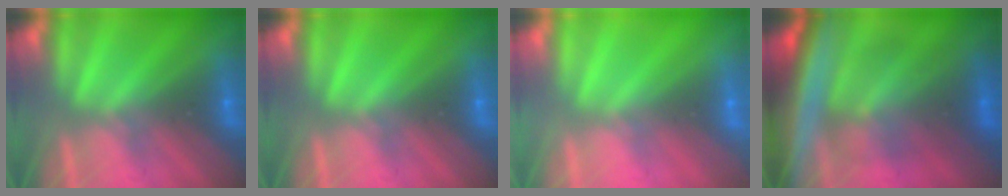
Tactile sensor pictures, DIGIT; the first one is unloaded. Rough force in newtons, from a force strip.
{"total": 0.0}
{"total": 3.0}
{"total": 8.7}